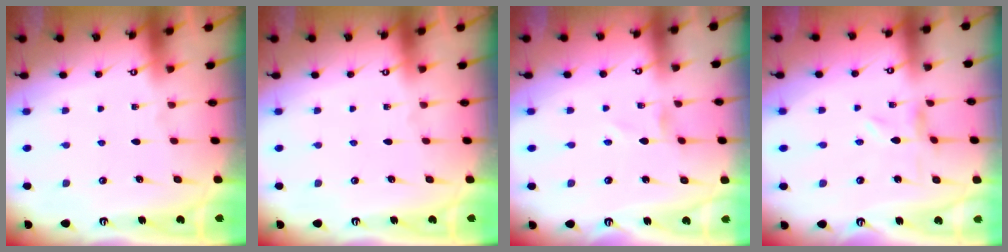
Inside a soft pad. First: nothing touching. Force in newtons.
{"total": 0.0}
{"total": 0.0}
{"total": 0.0}